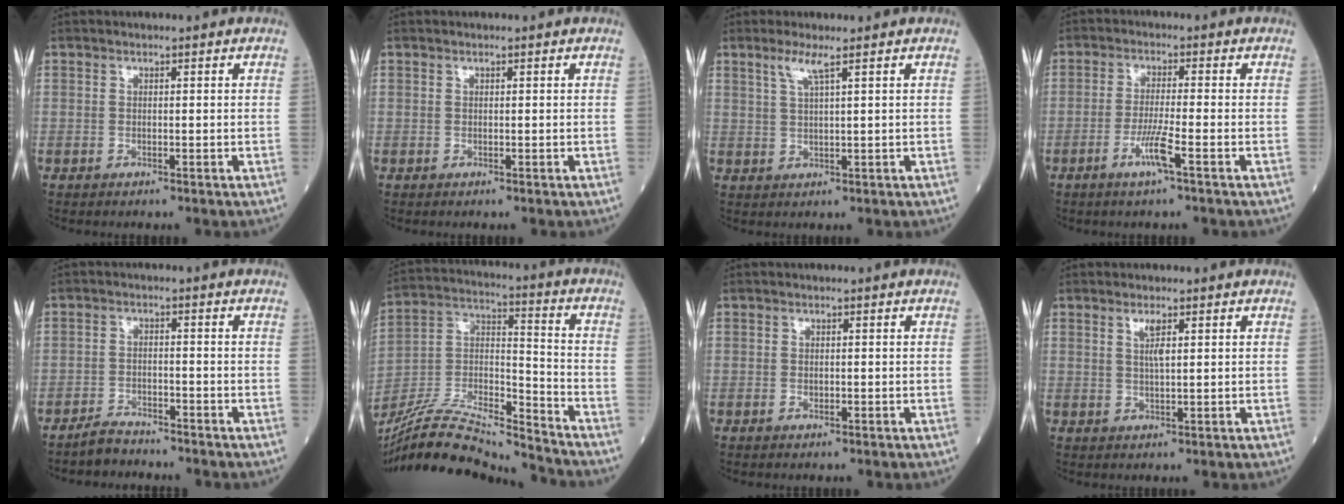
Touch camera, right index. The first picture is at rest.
{"total": 0.0}
{"total": 3.1, "force": [1.8, -0.3, 2.4], "torque": [-0.057, 0.001, 0.040]}
{"total": 4.7, "force": [-2.2, -0.4, 4.1], "torque": [-0.083, -0.009, -0.045]}
{"total": 3.3, "force": [-3.2, 0.8, 0.4], "torque": [-0.014, -0.005, -0.058]}
{"total": 20.2, "force": [-18.9, 1.3, 7.2], "torque": [-0.159, 0.009, -0.336]}
{"total": 1.0, "force": [-0.2, 0.5, 0.8], "torque": [-0.017, -0.001, -0.003]}
{"total": 2.4, "force": [1.0, 0.3, 2.2], "torque": [-0.045, 0.000, 0.020]}